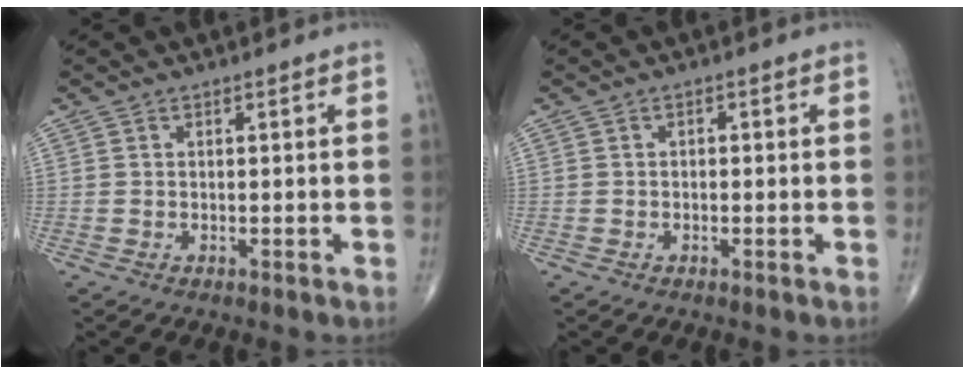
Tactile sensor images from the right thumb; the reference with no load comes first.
{"total": 0.7, "force": [-0.1, 0.5, 0.4], "torque": [0.000, 0.003, -0.006]}